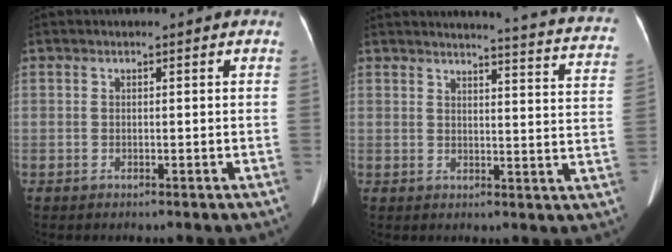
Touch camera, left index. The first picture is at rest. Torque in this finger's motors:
{"motor_torque": [-0.13, -1.23, 0.00, 0.05]}